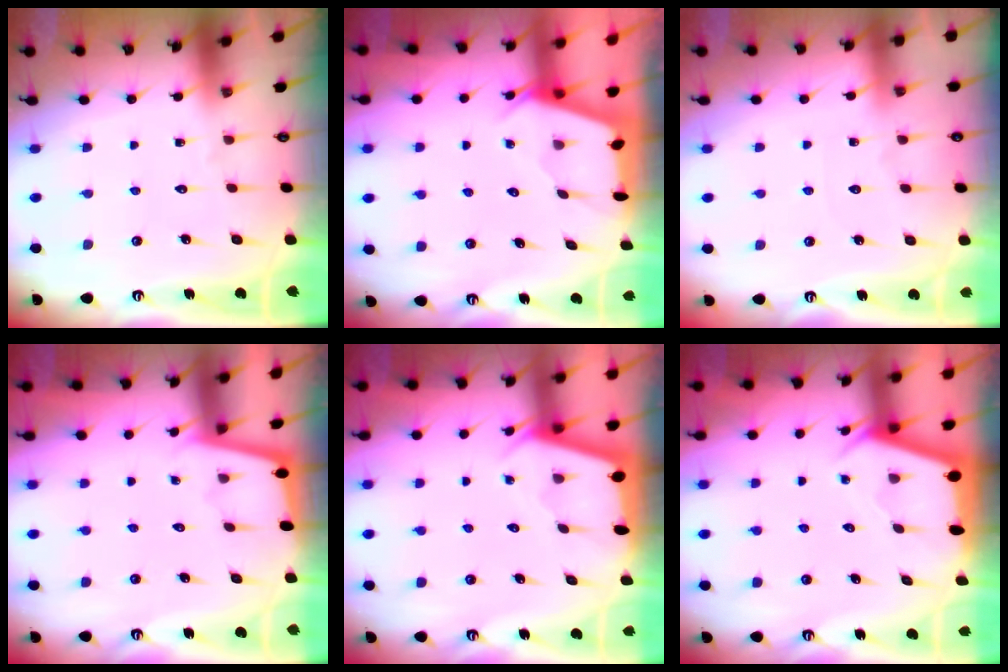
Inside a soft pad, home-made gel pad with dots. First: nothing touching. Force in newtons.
{"total": 2.4, "press": 2.4, "slide": 0.3}
{"total": 2.3, "press": 2.3, "slide": 0.3}
{"total": 1.7, "press": 1.7, "slide": 0.2}
{"total": 2.3, "press": 2.3, "slide": 0.1}
{"total": 2.2, "press": 2.2, "slide": 0.3}